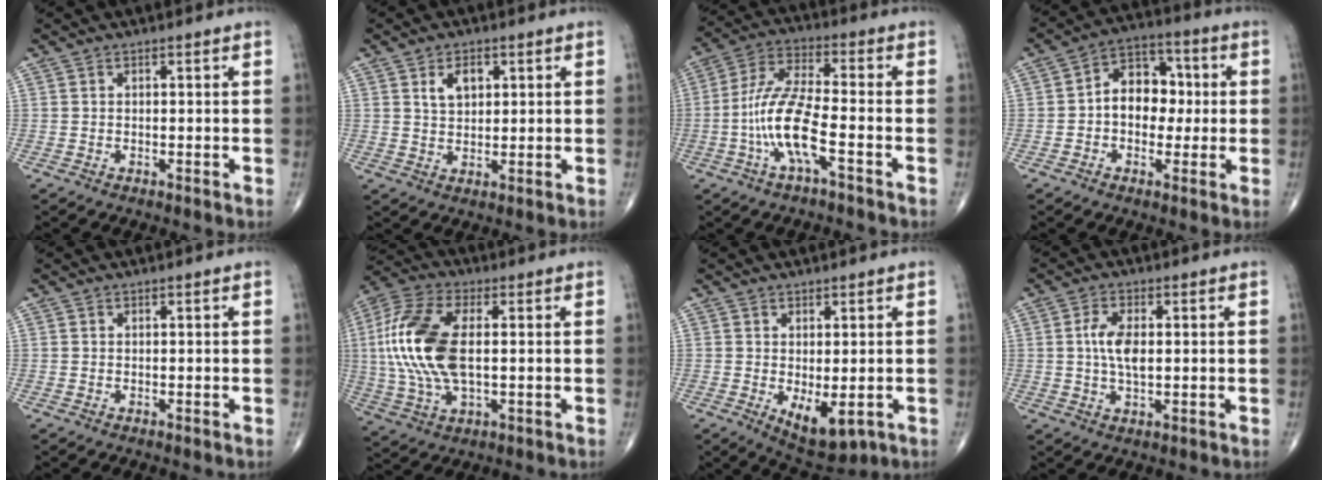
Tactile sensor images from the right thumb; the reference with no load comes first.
{"total": 4.7, "force": [1.9, 3.0, 3.1], "torque": [-0.040, -0.008, 0.033]}
{"total": 11.9, "force": [-3.9, 2.8, 10.9], "torque": [-0.240, 0.033, -0.077]}
{"total": 10.5, "force": [0.1, 7.7, 7.1], "torque": [-0.066, 0.030, -0.012]}
{"total": 0.0}
{"total": 17.7, "force": [1.3, 8.8, 15.3], "torque": [-0.343, 0.007, 0.022]}
{"total": 7.0, "force": [-1.6, 3.2, 6.0], "torque": [-0.085, -0.013, -0.007]}
{"total": 5.8, "force": [0.5, 2.7, 5.2], "torque": [-0.106, -0.001, 0.006]}